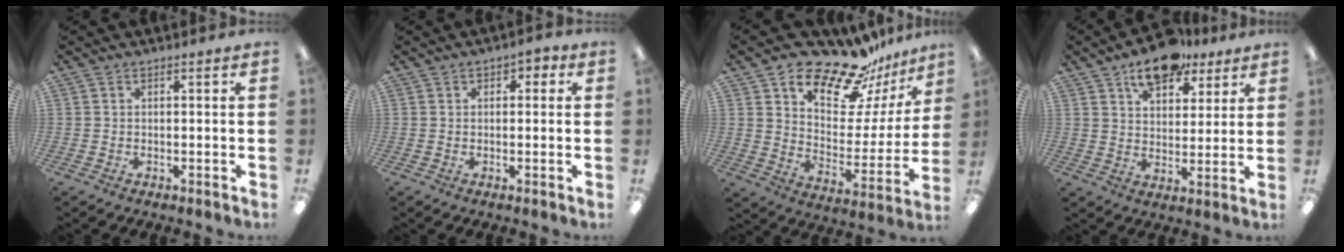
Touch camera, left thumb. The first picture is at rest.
{"total": 1.9, "force": [0.5, 1.3, 1.3], "torque": [-0.019, 0.003, 0.007]}
{"total": 18.5, "force": [16.2, 6.1, 6.5], "torque": [-0.115, -0.129, 0.282]}
{"total": 11.9, "force": [8.6, 6.1, 5.4], "torque": [-0.067, -0.045, 0.152]}